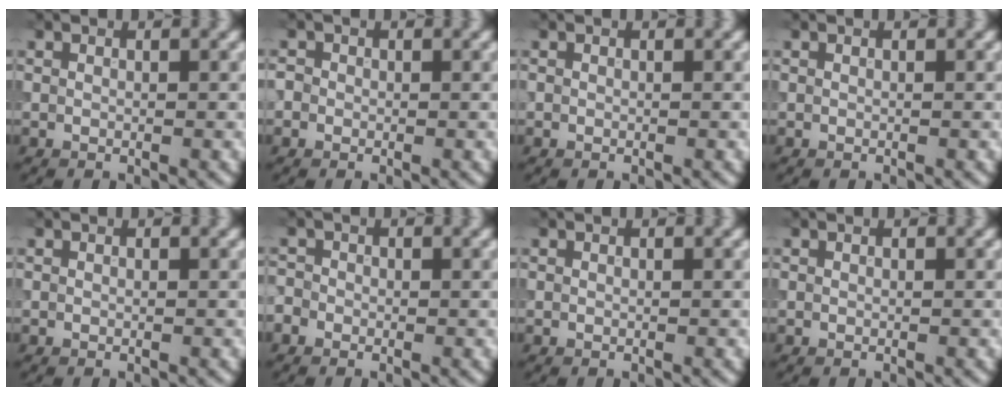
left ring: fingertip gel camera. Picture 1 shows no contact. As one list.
[{"total": 1.0, "force": [0.0, 0.9, 0.2], "torque": [-0.001, -0.003, -0.007]}, {"total": 0.0}, {"total": 0.0}, {"total": 0.0}, {"total": 1.0, "force": [-0.5, 0.8, 0.2], "torque": [-0.002, -0.001, -0.013]}, {"total": 0.0}, {"total": 0.0}]